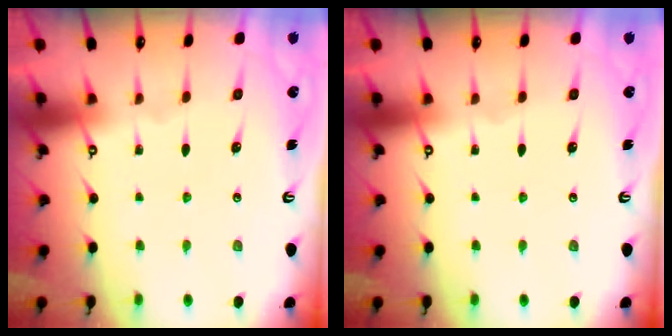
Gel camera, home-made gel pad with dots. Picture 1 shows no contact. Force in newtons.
{"total": 0.0}